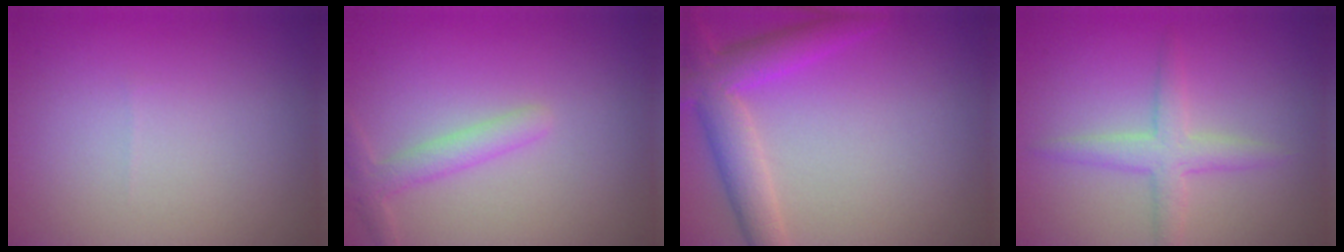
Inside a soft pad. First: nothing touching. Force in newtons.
{"total": 2.1, "press": 2.1, "slide": 0.1}
{"total": 5.1, "press": 5.1, "slide": 0.2}
{"total": 2.9, "press": 2.9, "slide": 0.1}